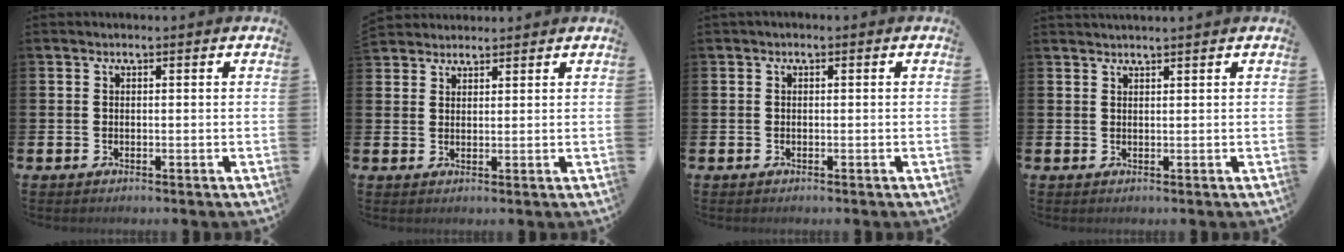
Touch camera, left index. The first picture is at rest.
{"total": 2.7, "force": [2.6, 0.6, -0.3], "torque": [0.000, -0.007, 0.050]}
{"total": 0.0}
{"total": 1.2, "force": [1.2, -0.2, 0.0], "torque": [0.002, -0.004, 0.022]}